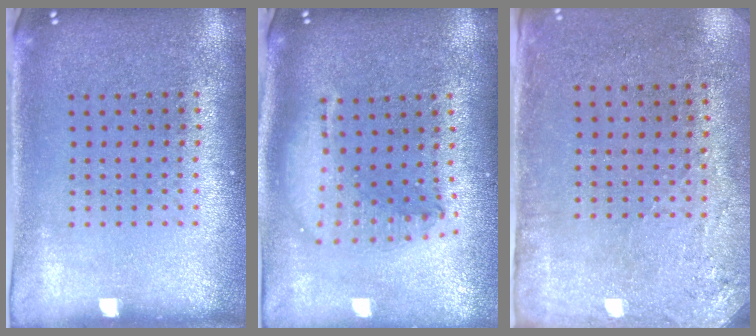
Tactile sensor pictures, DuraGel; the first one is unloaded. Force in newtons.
{"total": 2.0, "press": 1.6, "slide": 1.2}
{"total": 2.8, "press": 2.3, "slide": 1.6}